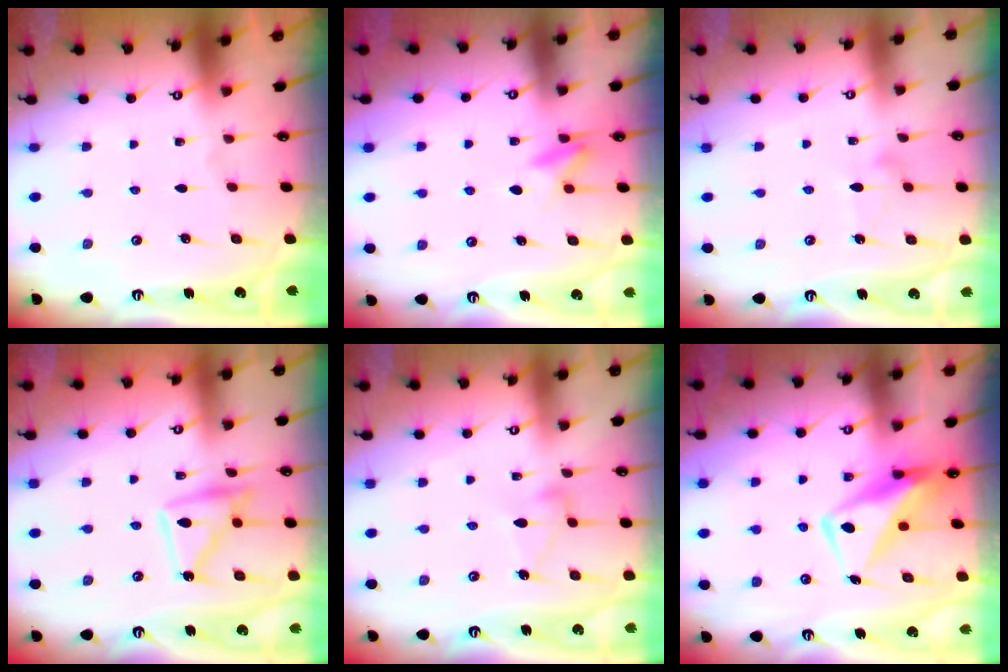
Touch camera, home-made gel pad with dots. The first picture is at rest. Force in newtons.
{"total": 8.5, "press": 8.3, "slide": 1.9}
{"total": 8.1, "press": 8.1, "slide": 0.4}
{"total": 12.6, "press": 12.6, "slide": 1.1}
{"total": 6.4, "press": 6.4, "slide": 0.3}
{"total": 10.4, "press": 10.4, "slide": 1.1}